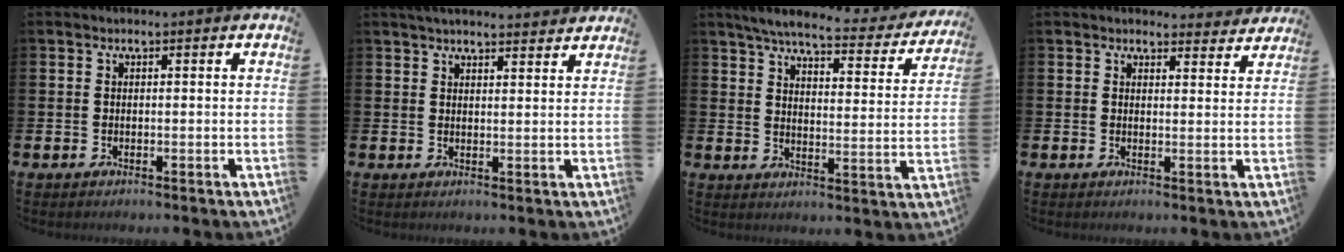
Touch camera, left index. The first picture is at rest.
{"total": 3.3, "force": [3.2, 0.2, 0.6], "torque": [-0.020, -0.012, 0.059]}
{"total": 5.8, "force": [5.0, 1.0, 2.6], "torque": [-0.074, -0.033, 0.080]}
{"total": 2.8, "force": [2.7, 0.8, 0.1], "torque": [0.006, -0.018, 0.046]}